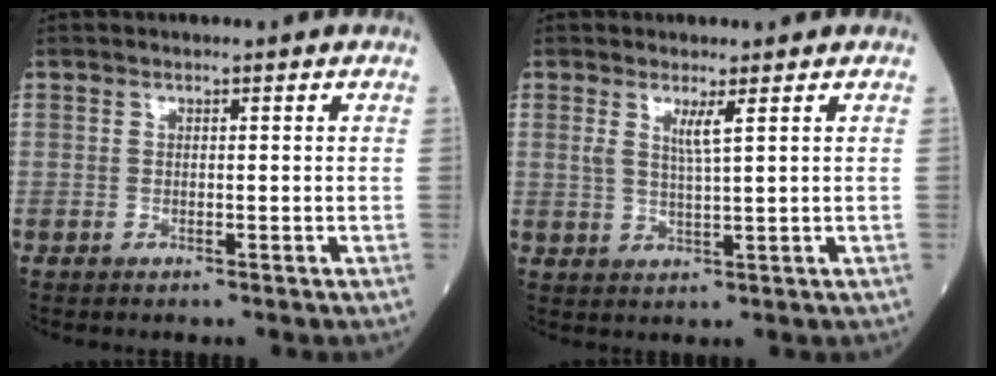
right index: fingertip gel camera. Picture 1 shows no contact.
{"total": 2.7, "force": [1.3, -0.3, 2.3], "torque": [-0.049, -0.007, 0.028]}